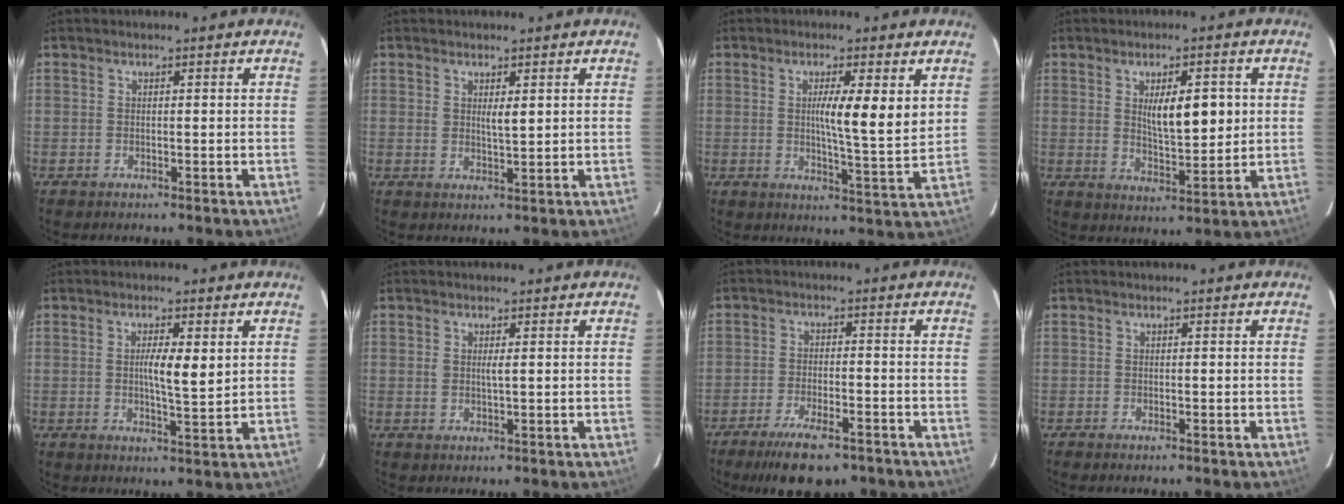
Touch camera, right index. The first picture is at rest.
{"total": 2.2, "force": [0.9, 0.5, 1.9], "torque": [-0.035, -0.007, 0.017]}
{"total": 7.9, "force": [2.2, 0.3, 7.6], "torque": [-0.119, -0.010, 0.030]}
{"total": 8.0, "force": [1.7, 2.5, 7.4], "torque": [-0.117, -0.005, 0.035]}
{"total": 4.9, "force": [1.1, 0.7, 4.7], "torque": [-0.079, -0.005, 0.016]}
{"total": 1.6, "force": [0.4, 0.4, 1.5], "torque": [-0.031, -0.001, 0.007]}
{"total": 9.4, "force": [-6.9, 2.4, 5.8], "torque": [-0.096, -0.016, -0.108]}
{"total": 0.9, "force": [-0.7, 0.1, 0.5], "torque": [-0.011, -0.002, -0.010]}